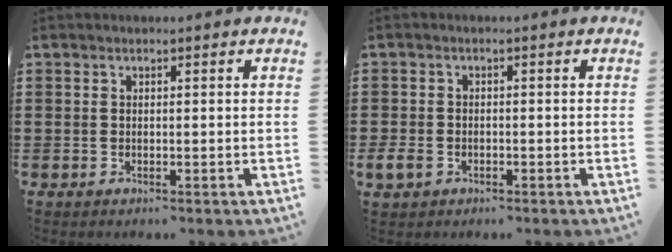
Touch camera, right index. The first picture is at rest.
{"total": 2.1, "force": [-1.1, 1.5, 1.1], "torque": [-0.036, -0.004, -0.026]}